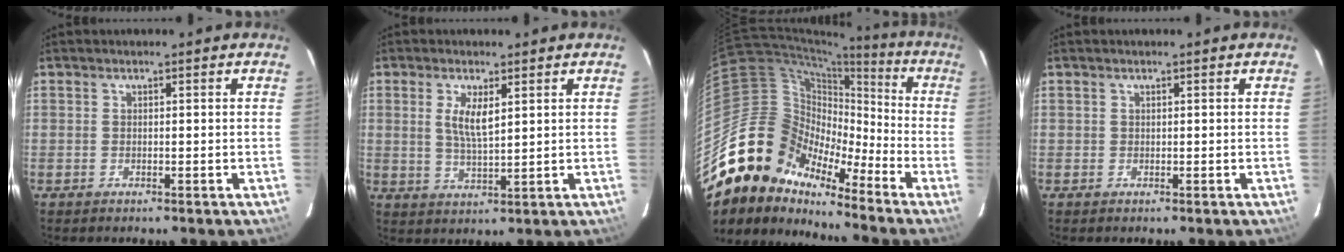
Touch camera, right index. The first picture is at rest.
{"total": 5.2, "force": [1.7, 1.6, 4.6], "torque": [-0.087, -0.003, 0.035]}
{"total": 15.0, "force": [-11.9, 8.5, 3.0], "torque": [-0.051, 0.047, -0.237]}
{"total": 0.0}